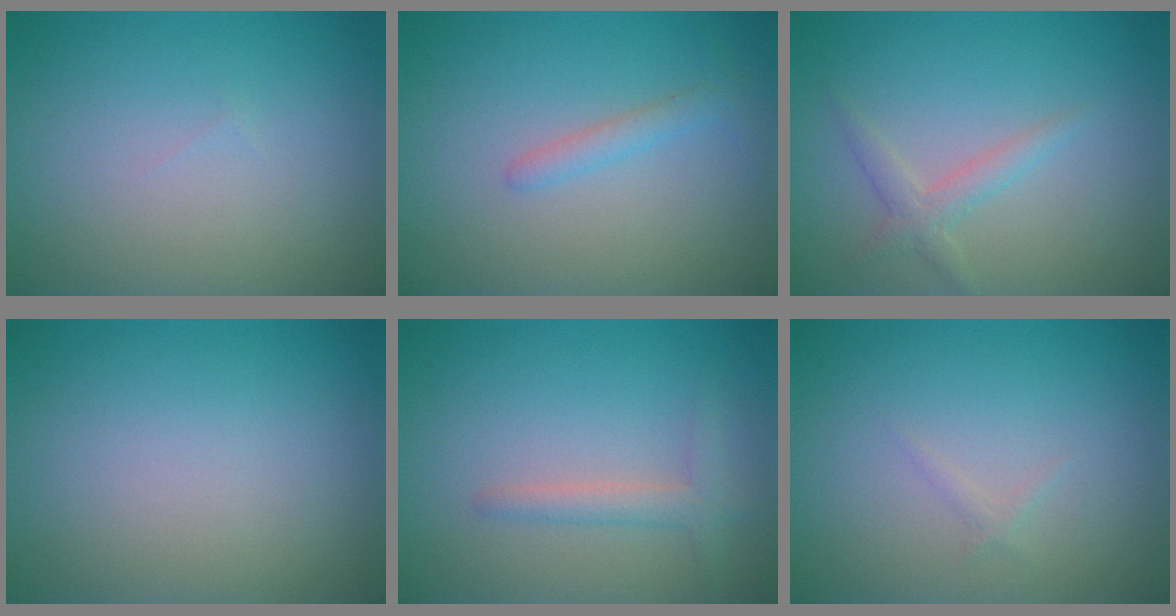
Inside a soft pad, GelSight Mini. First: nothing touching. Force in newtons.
{"total": 1.4, "press": 1.4, "slide": 0.0}
{"total": 1.8, "press": 1.8, "slide": 0.1}
{"total": 0.0}
{"total": 1.9, "press": 1.9, "slide": 0.2}
{"total": 0.5, "press": 0.5, "slide": 0.0}